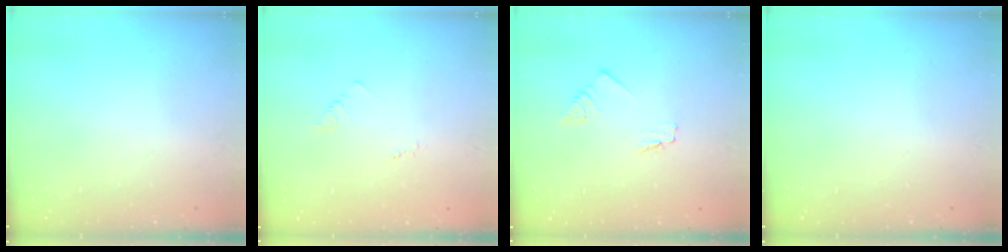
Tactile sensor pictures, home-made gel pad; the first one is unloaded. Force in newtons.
{"total": 2.9, "press": 2.9, "slide": 0.4}
{"total": 1.2, "press": 1.2, "slide": 0.0}
{"total": 0.0}